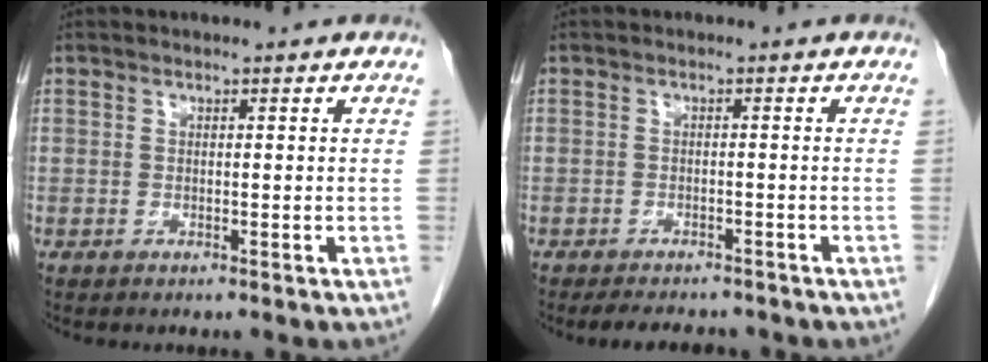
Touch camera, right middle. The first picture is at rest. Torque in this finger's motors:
{"motor_torque": [0.16, -0.14, 0.02, 0.00]}